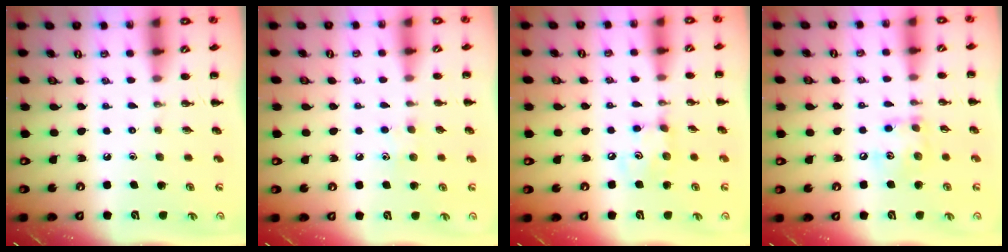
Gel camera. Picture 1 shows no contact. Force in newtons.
{"total": 5.0, "press": 4.7, "slide": 1.6}
{"total": 4.9, "press": 4.9, "slide": 0.5}
{"total": 9.6, "press": 9.5, "slide": 1.3}